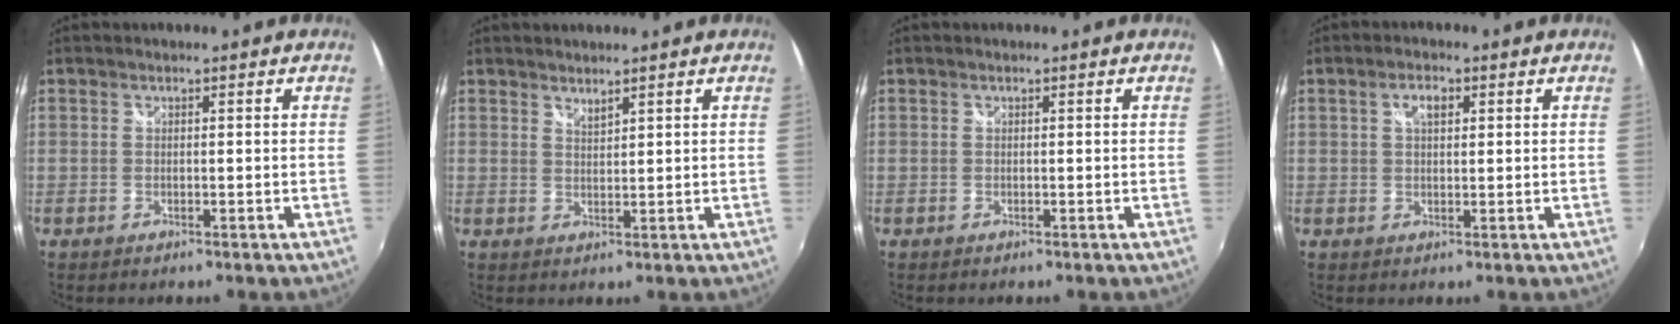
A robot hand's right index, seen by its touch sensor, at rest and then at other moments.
{"total": 1.7, "force": [1.6, 0.2, 0.5], "torque": [-0.007, 0.000, 0.027]}
{"total": 0.0}
{"total": 3.0, "force": [1.1, 1.6, 2.3], "torque": [-0.039, 0.007, 0.017]}